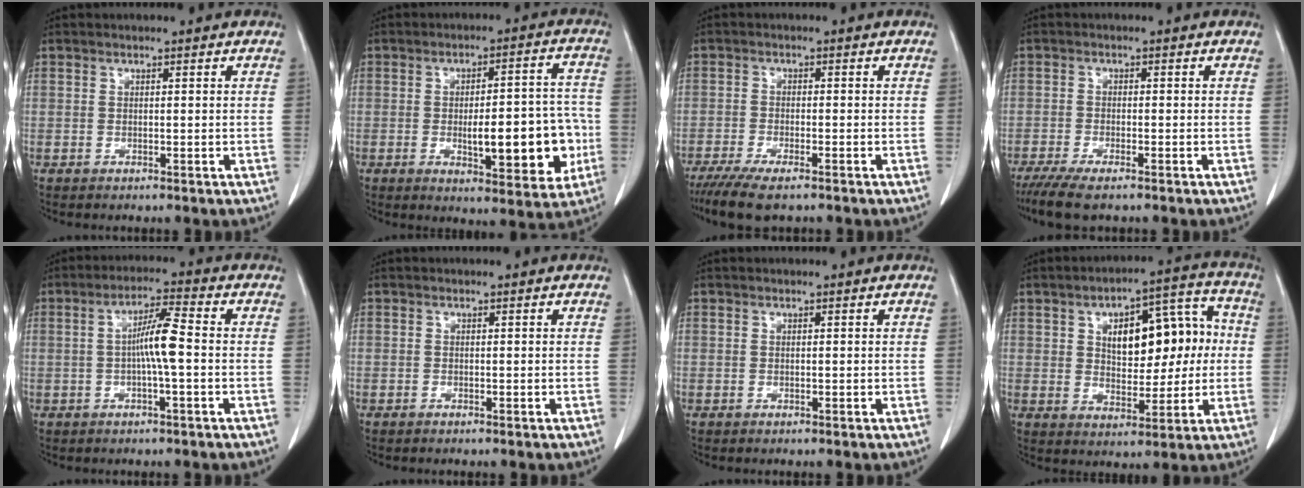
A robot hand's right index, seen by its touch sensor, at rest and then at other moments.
{"total": 13.4, "force": [-2.7, 4.1, 12.5], "torque": [-0.164, 0.018, -0.028]}
{"total": 7.3, "force": [-5.6, 1.3, 4.5], "torque": [-0.075, -0.016, -0.089]}
{"total": 6.4, "force": [-4.9, 1.1, 4.0], "torque": [-0.070, -0.015, -0.079]}
{"total": 6.0, "force": [-0.4, 0.1, 6.0], "torque": [-0.110, 0.011, -0.010]}
{"total": 0.0}
{"total": 0.0}
{"total": 13.7, "force": [2.0, 6.6, 11.8], "torque": [-0.167, 0.041, 0.041]}